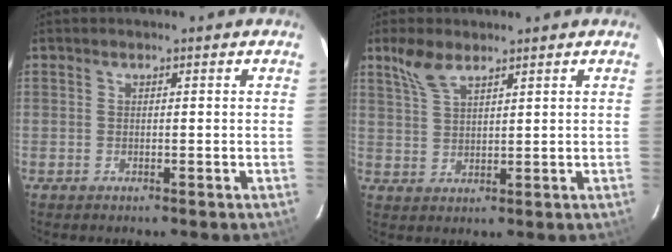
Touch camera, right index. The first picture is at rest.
{"total": 5.1, "force": [3.7, 2.0, 3.0], "torque": [-0.061, 0.007, 0.076]}